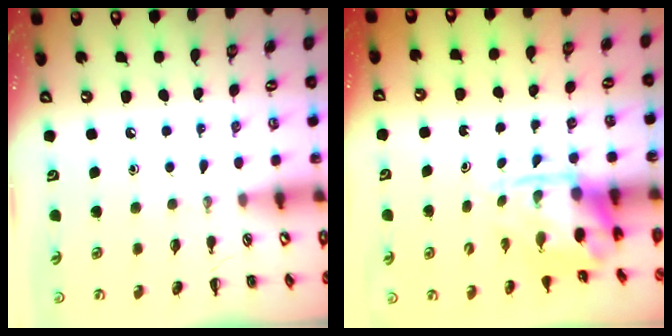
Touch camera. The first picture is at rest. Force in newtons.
{"total": 3.8, "press": 3.7, "slide": 0.8}